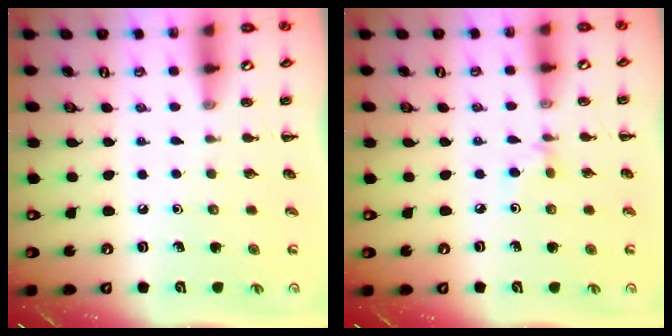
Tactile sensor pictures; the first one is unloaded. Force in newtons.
{"total": 3.0, "press": 2.9, "slide": 1.0}